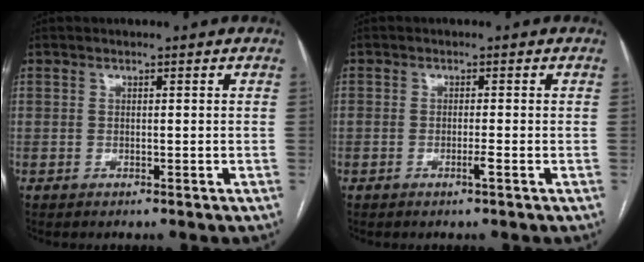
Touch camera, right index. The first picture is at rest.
{"total": 1.1, "force": [-0.6, -0.1, 1.0], "torque": [-0.018, -0.001, -0.010]}